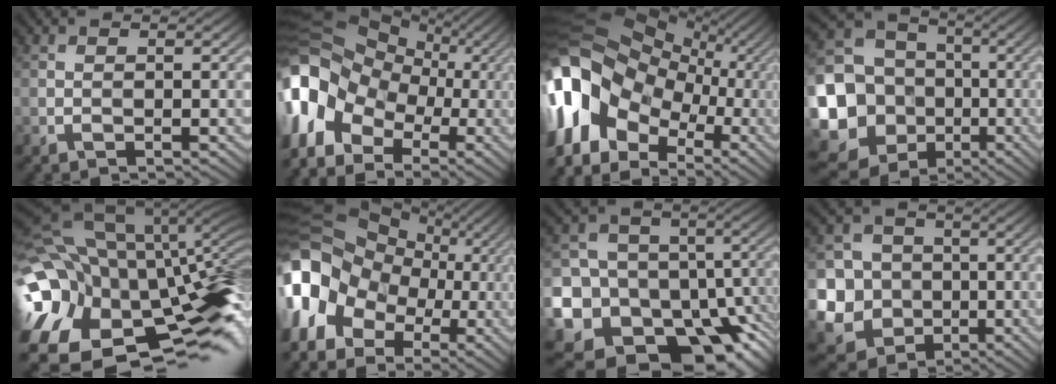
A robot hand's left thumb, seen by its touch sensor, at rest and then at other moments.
{"total": 16.7, "force": [-2.2, 13.3, 9.9], "torque": [-0.266, -0.007, -0.039]}
{"total": 20.0, "force": [-2.2, 15.4, 12.5], "torque": [-0.290, -0.003, -0.026]}
{"total": 22.7, "force": [-6.6, 20.0, 8.4], "torque": [-0.247, -0.017, -0.134]}
{"total": 20.2, "force": [-3.5, 13.4, 14.6], "torque": [-0.286, 0.010, -0.041]}
{"total": 18.2, "force": [-2.6, 15.1, 9.8], "torque": [-0.251, -0.006, -0.061]}
{"total": 21.3, "force": [-11.4, 16.0, 8.3], "torque": [-0.197, -0.059, -0.174]}
{"total": 14.1, "force": [-3.9, 12.9, 4.3], "torque": [-0.160, -0.033, -0.082]}